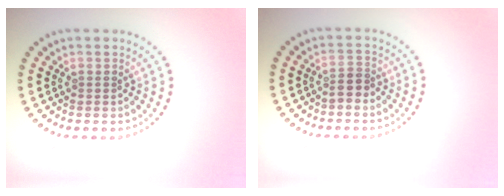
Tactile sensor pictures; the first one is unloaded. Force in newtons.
{"total": 1.2, "press": 0.9, "slide": 0.7}